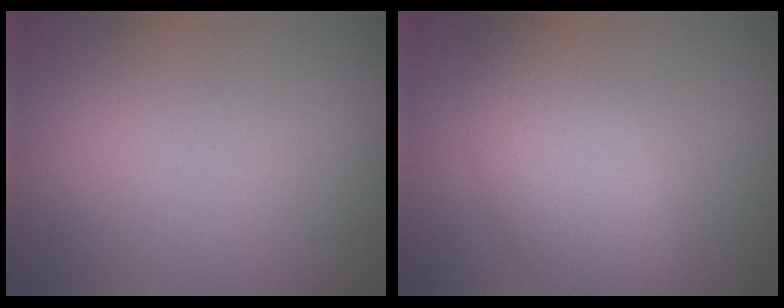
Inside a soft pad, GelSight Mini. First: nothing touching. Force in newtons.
{"total": 4.9, "press": 4.9, "slide": 0.4}